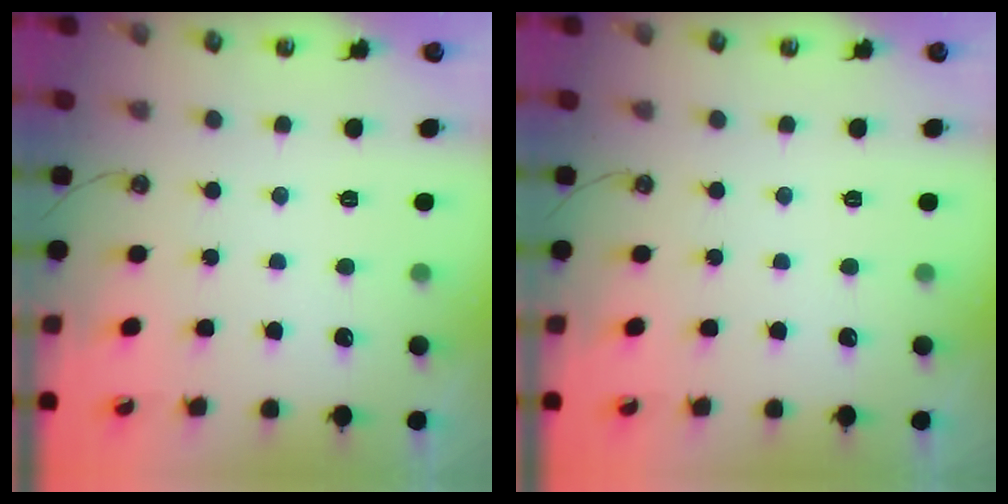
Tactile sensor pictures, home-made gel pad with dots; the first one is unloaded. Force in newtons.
{"total": 0.0}